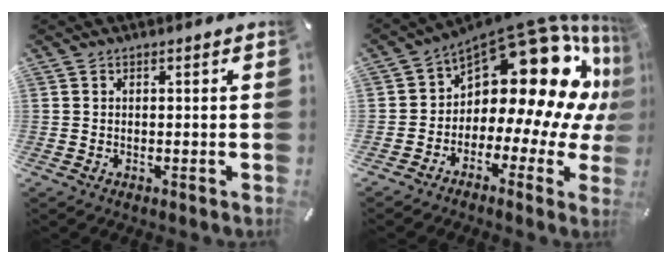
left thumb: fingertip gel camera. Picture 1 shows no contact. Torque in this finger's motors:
{"motor_torque": [2.42, 2.59, 0.49, 0.02, 0.16]}